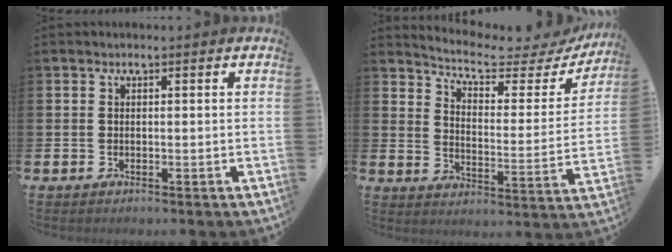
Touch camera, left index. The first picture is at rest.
{"total": 6.1, "force": [5.4, 1.7, 2.3], "torque": [-0.060, -0.040, 0.082]}